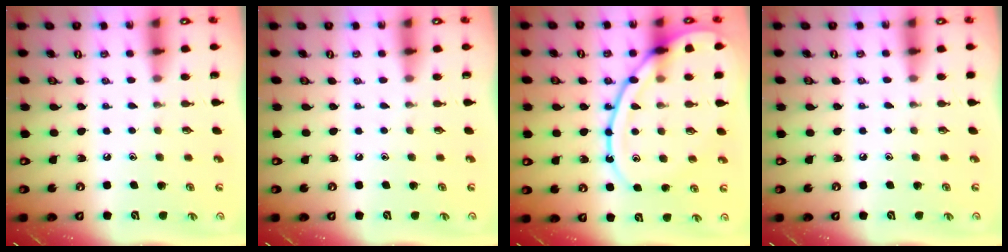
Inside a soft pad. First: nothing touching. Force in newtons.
{"total": 0.0}
{"total": 17.4, "press": 17.3, "slide": 1.7}
{"total": 3.6, "press": 3.5, "slide": 0.6}